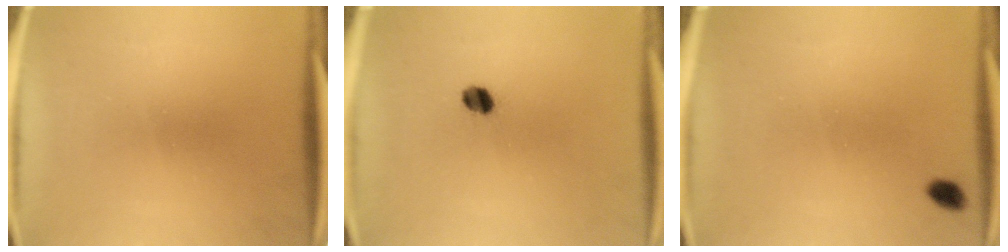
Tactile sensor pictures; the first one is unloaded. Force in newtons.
{"total": 3.2}
{"total": 2.0}